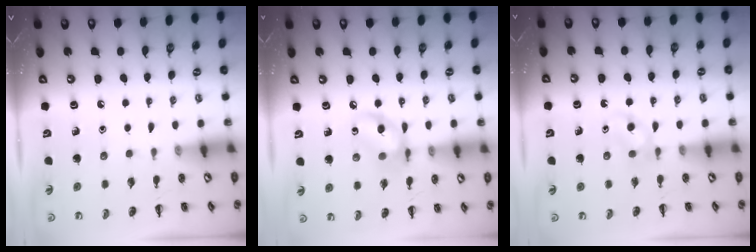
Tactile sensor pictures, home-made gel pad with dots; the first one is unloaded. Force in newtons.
{"total": 9.6, "press": 9.5, "slide": 0.8}
{"total": 2.5, "press": 2.3, "slide": 1.1}